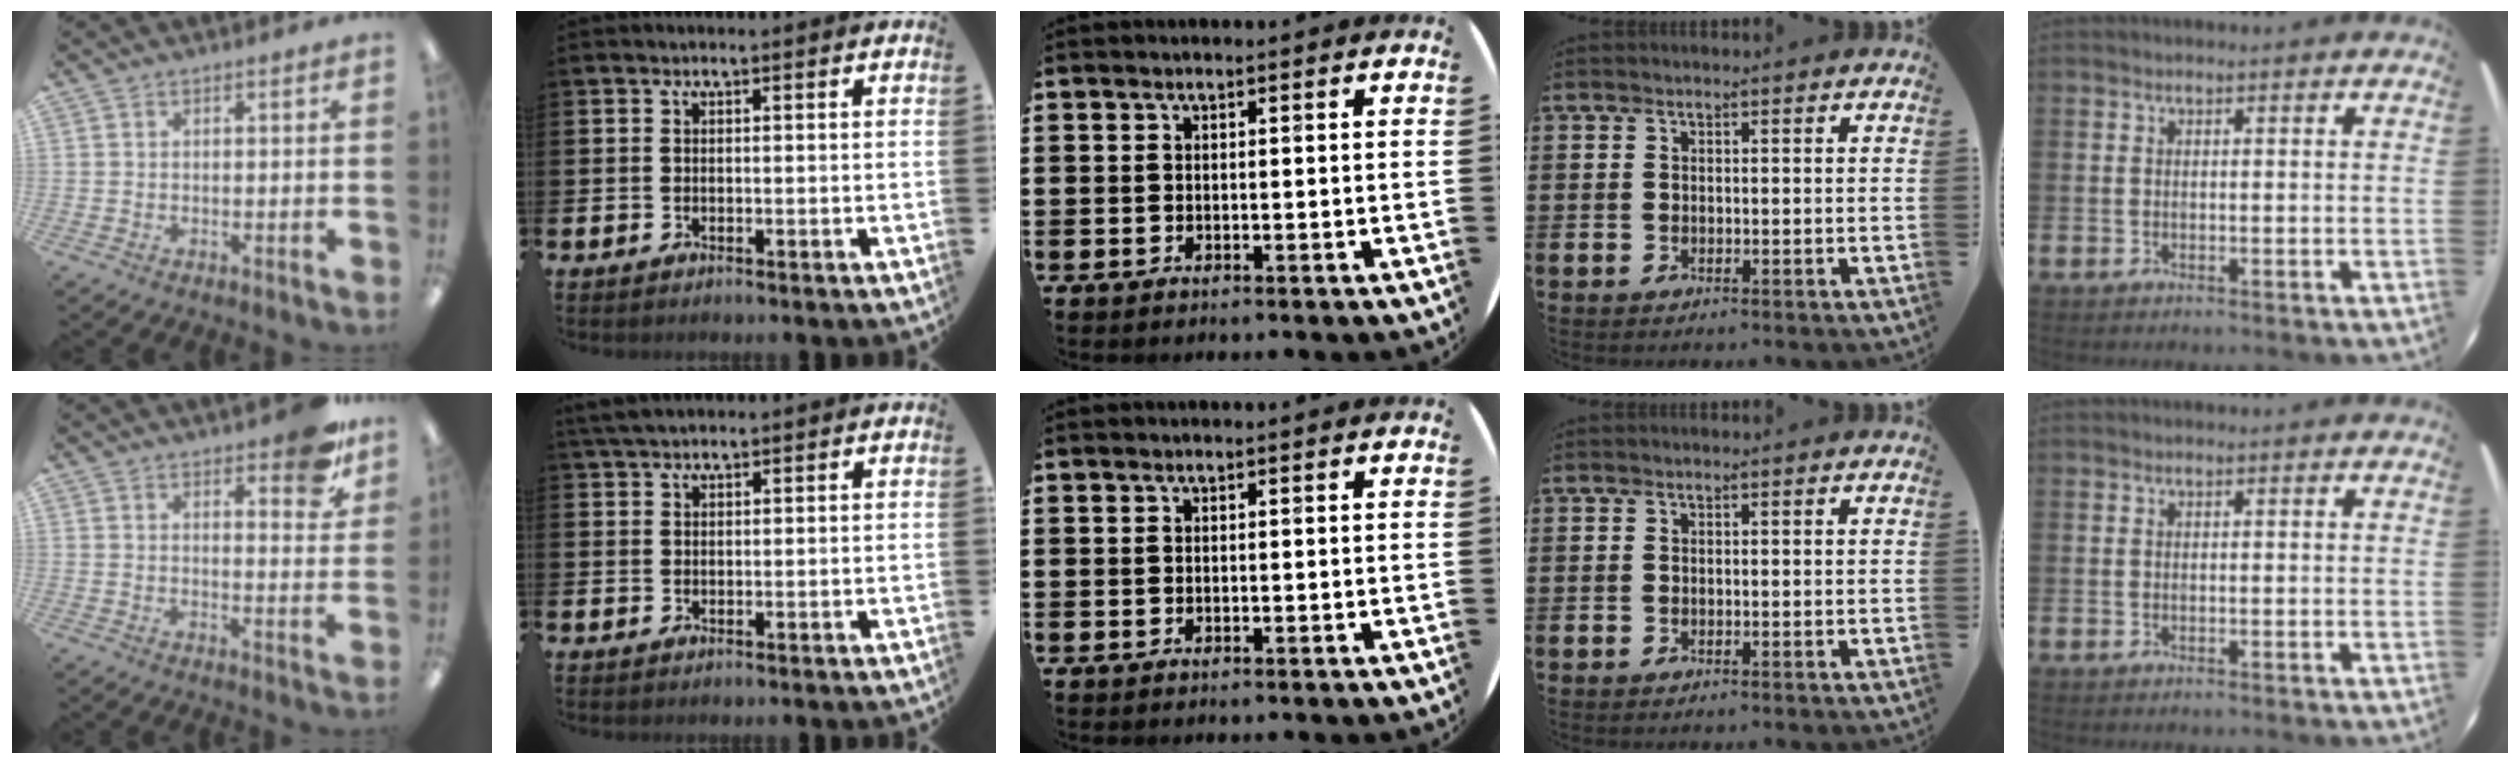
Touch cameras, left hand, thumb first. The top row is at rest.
{"thumb": {"total": 8.8, "force": [6.6, 3.1, 5.0], "torque": [-0.050, -0.043, 0.109]}, "index": {"total": 3.0, "force": [2.6, 0.9, 1.3], "torque": [-0.030, 0.000, 0.048]}}